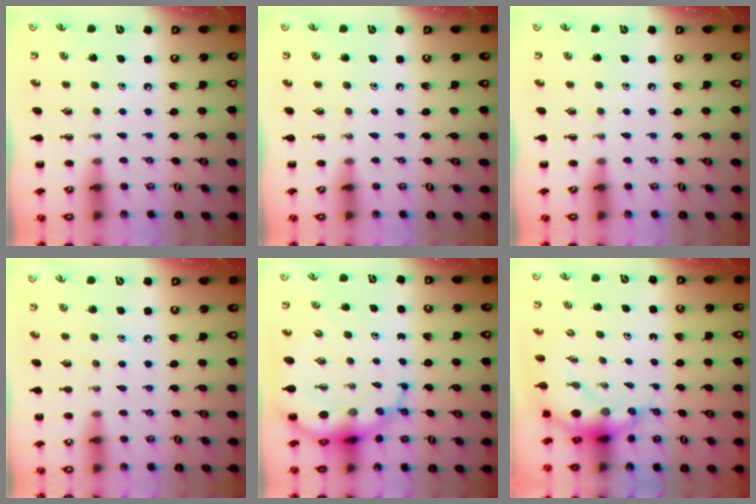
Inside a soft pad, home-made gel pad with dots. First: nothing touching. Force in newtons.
{"total": 0.0}
{"total": 0.0}
{"total": 5.5, "press": 5.4, "slide": 1.5}
{"total": 10.0, "press": 9.5, "slide": 3.0}
{"total": 6.2, "press": 6.0, "slide": 1.2}